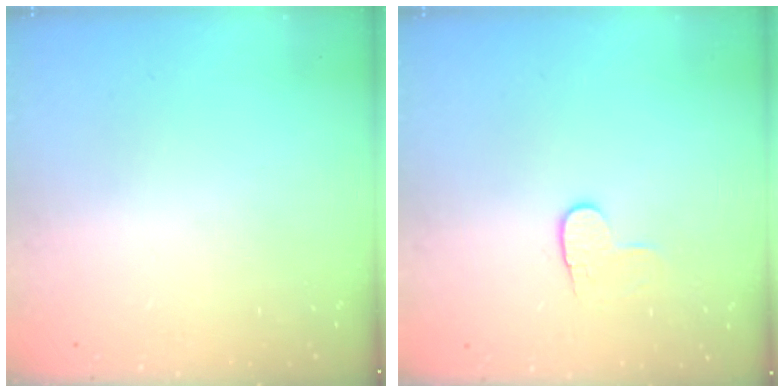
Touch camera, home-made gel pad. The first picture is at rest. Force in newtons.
{"total": 5.3, "press": 5.3, "slide": 0.5}